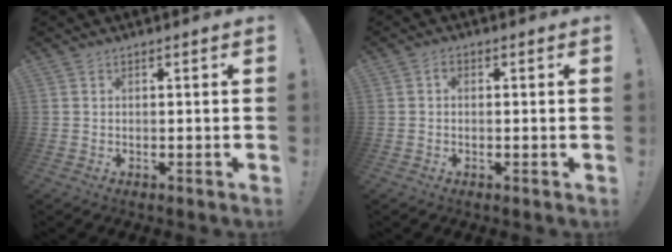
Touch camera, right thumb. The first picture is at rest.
{"total": 1.0, "force": [-0.3, 0.7, 0.7], "torque": [-0.014, 0.003, -0.005]}